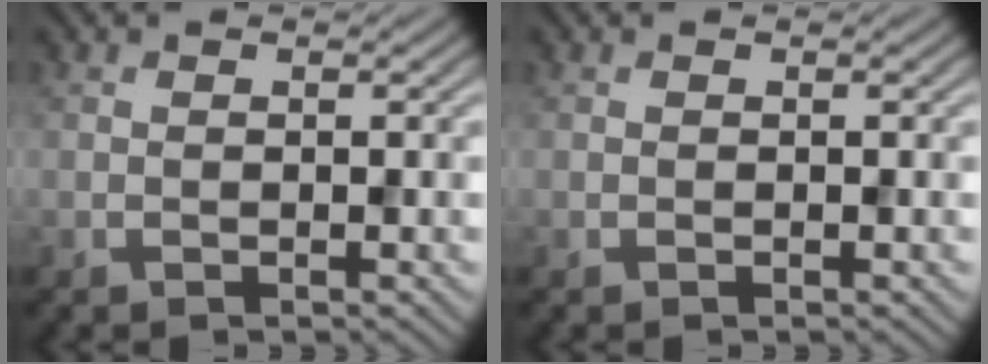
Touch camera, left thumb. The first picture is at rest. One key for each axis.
{"total": 0.0}